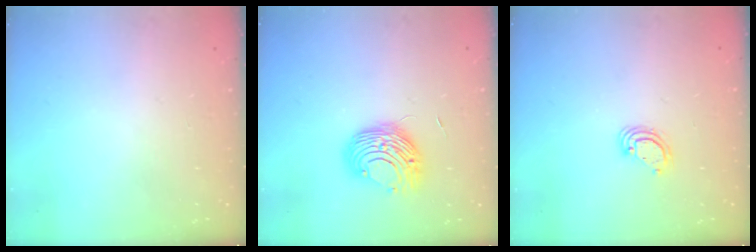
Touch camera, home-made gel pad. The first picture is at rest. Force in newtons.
{"total": 9.4, "press": 9.4, "slide": 0.3}
{"total": 3.9, "press": 3.9, "slide": 0.1}